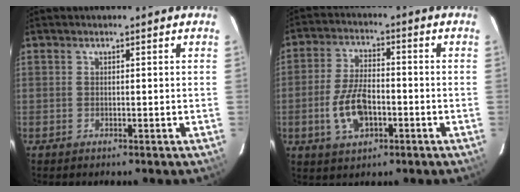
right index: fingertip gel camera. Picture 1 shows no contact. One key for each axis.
{"total": 9.4, "fx": -3.0, "fy": 4.9, "fz": 7.5, "tx": -0.156, "ty": 0.004, "tz": -0.048}